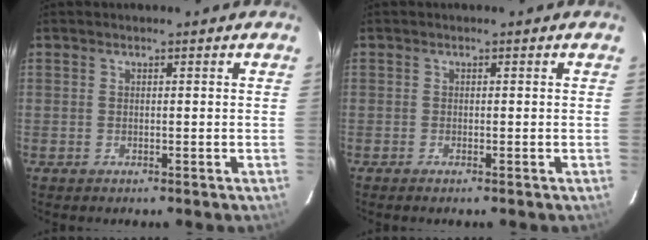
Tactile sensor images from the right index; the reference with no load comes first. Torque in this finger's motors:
{"motor_torque": [0.12, 0.04, -0.01, 0.00]}